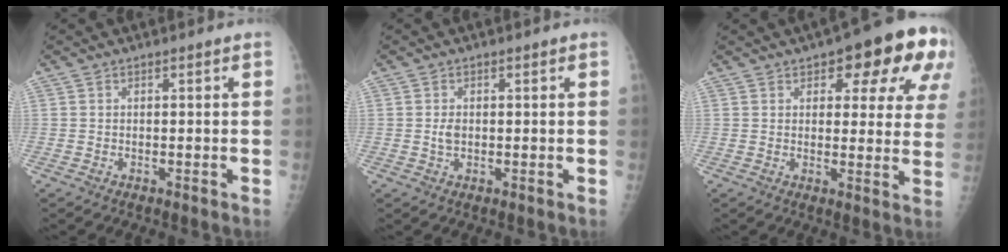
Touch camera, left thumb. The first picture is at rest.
{"total": 1.8, "force": [0.1, 1.2, 1.3], "torque": [-0.022, -0.001, 0.003]}
{"total": 16.3, "force": [7.9, 6.7, 12.6], "torque": [-0.116, -0.015, 0.093]}